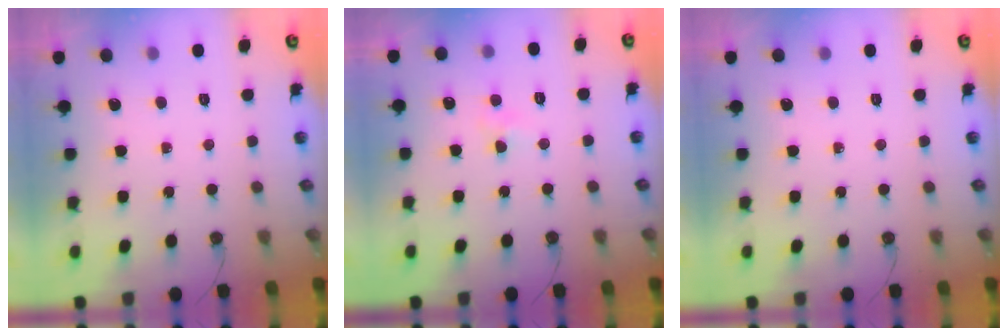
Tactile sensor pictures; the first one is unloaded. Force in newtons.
{"total": 4.8, "press": 4.7, "slide": 0.6}
{"total": 0.0}